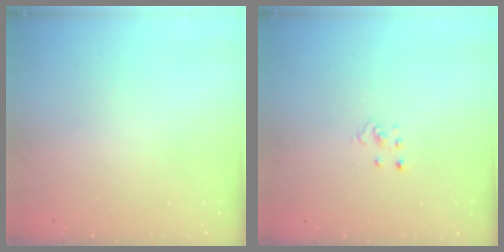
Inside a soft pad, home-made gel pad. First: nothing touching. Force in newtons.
{"total": 2.3, "press": 2.3, "slide": 0.2}